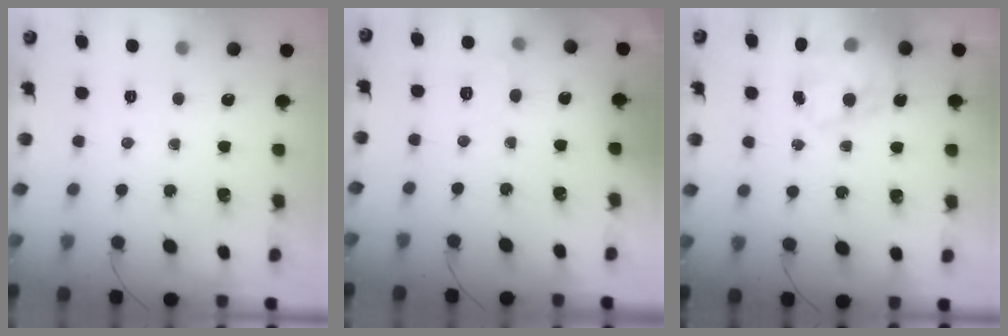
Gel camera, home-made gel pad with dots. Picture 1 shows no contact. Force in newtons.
{"total": 4.3, "press": 3.9, "slide": 1.8}
{"total": 16.5, "press": 16.0, "slide": 4.3}